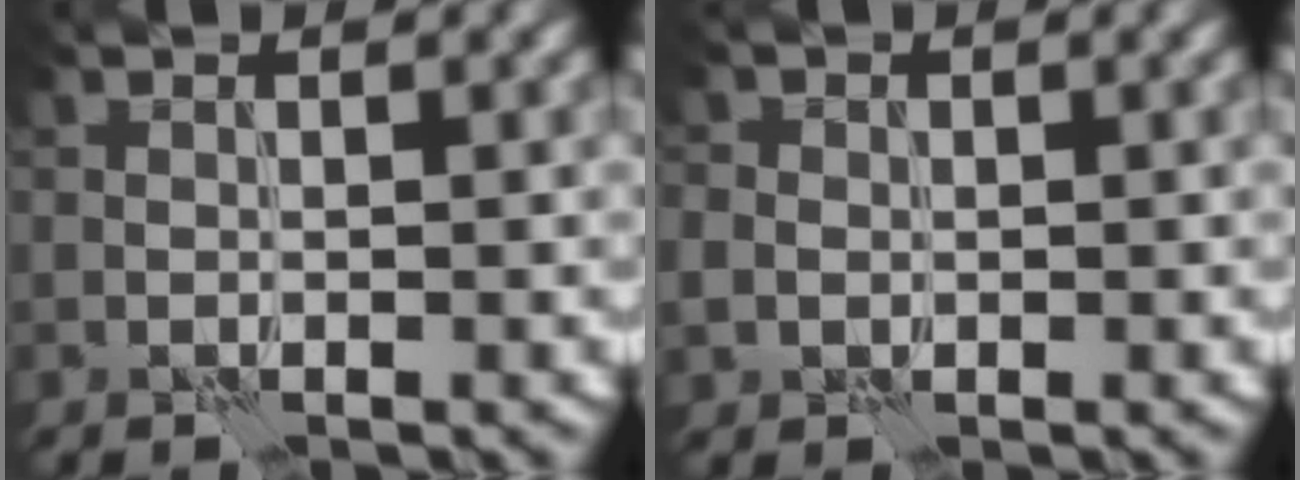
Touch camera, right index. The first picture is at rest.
{"total": 2.2, "force": [0.1, 2.1, 0.6], "torque": [-0.003, 0.004, -0.002]}